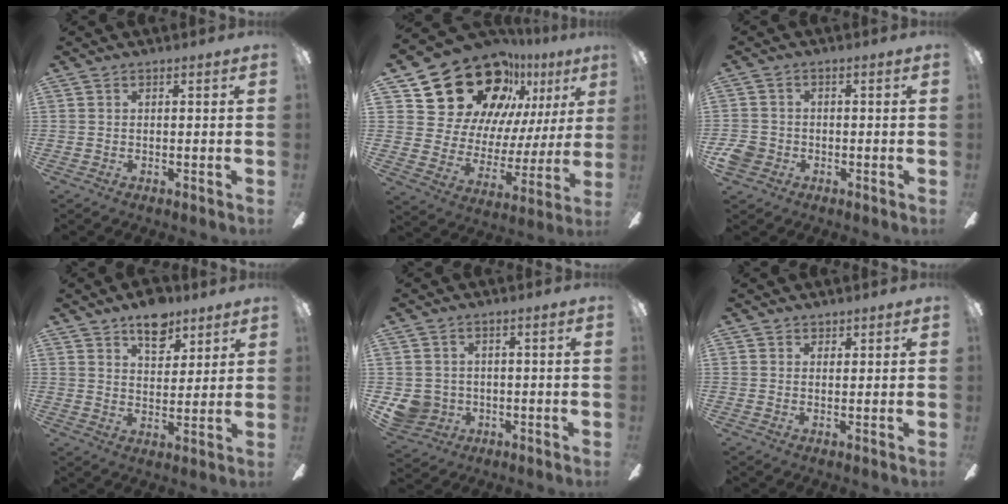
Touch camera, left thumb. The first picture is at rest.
{"total": 24.6, "force": [16.8, 14.6, 10.5], "torque": [-0.165, -0.110, 0.321]}
{"total": 4.8, "force": [-1.7, 4.1, 1.8], "torque": [-0.048, 0.010, -0.033]}
{"total": 9.4, "force": [6.4, 5.1, 4.7], "torque": [-0.052, -0.029, 0.111]}
{"total": 6.0, "force": [-0.5, 5.8, 1.4], "torque": [-0.041, 0.000, -0.007]}
{"total": 1.7, "force": [1.4, 0.9, 0.0], "torque": [0.007, -0.004, 0.027]}